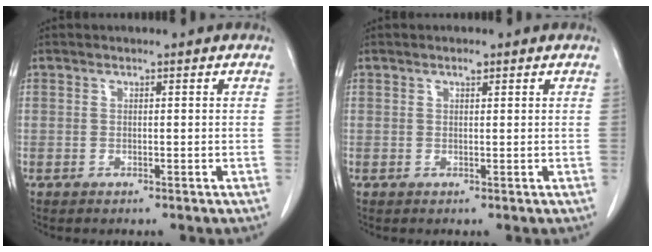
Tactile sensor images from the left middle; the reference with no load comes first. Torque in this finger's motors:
{"motor_torque": [0.27, -0.20, -0.02, 0.01]}